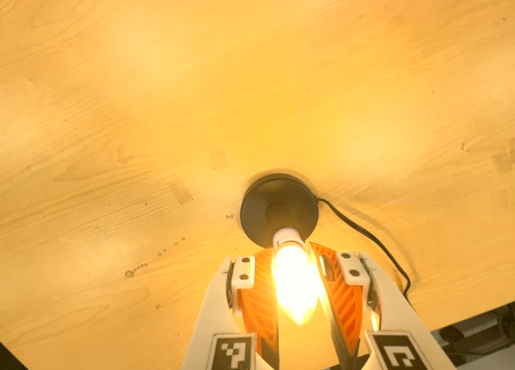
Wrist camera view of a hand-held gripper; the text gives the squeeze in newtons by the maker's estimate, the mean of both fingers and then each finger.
{"total": 15.3, "left": 14.6, "right": 16.1}